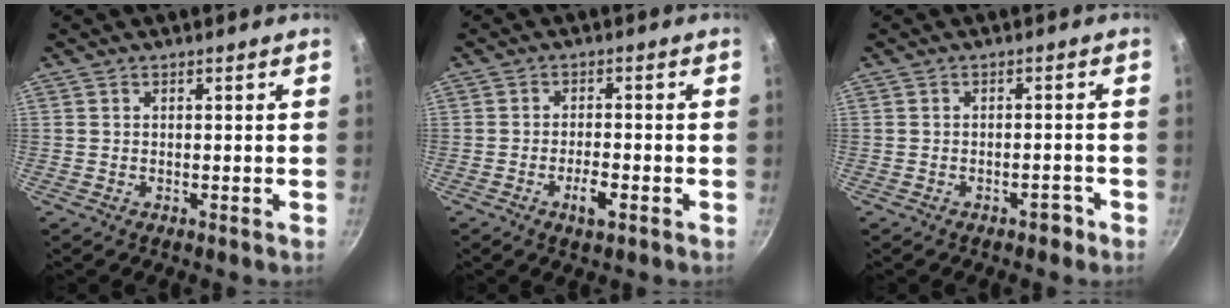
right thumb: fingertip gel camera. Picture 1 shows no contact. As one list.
[{"total": 4.0, "force": [-1.8, 1.4, 3.2], "torque": [-0.052, 0.012, -0.032]}, {"total": 2.1, "force": [-1.5, 1.1, 1.0], "torque": [-0.002, 0.023, -0.012]}]